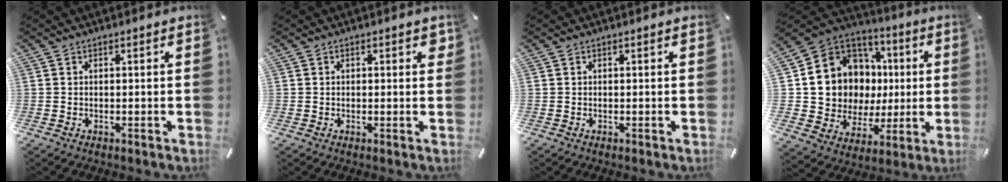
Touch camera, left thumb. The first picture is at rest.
{"total": 1.4, "force": [0.4, 1.0, 0.9], "torque": [-0.002, 0.001, 0.001]}
{"total": 0.0}
{"total": 12.2, "force": [1.8, 11.6, 3.2], "torque": [-0.053, -0.040, 0.054]}